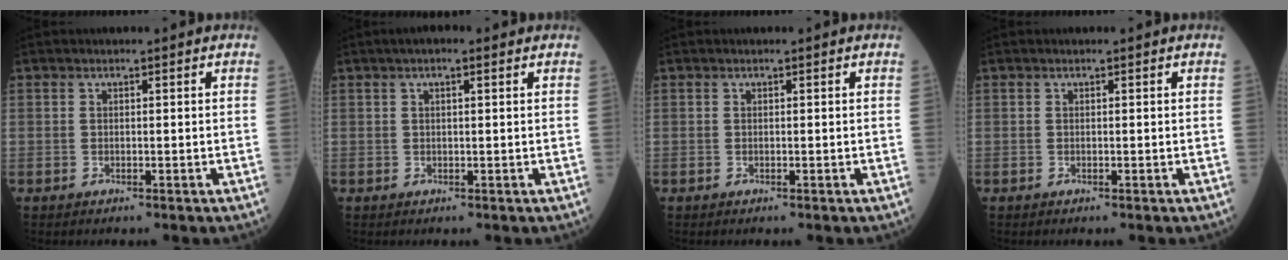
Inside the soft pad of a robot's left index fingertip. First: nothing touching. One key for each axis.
{"total": 2.6, "fx": 1.5, "fy": 0.7, "fz": 2.1, "tx": -0.040, "ty": 0.012, "tz": 0.023}
{"total": 0.0}
{"total": 0.0}